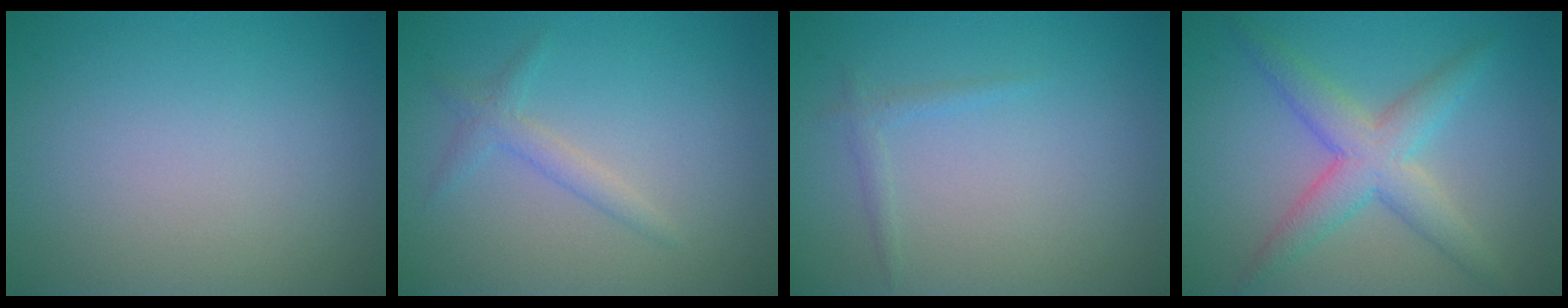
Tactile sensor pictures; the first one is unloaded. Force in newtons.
{"total": 1.6, "press": 1.6, "slide": 0.0}
{"total": 0.9, "press": 0.9, "slide": 0.1}
{"total": 4.6, "press": 4.6, "slide": 0.1}